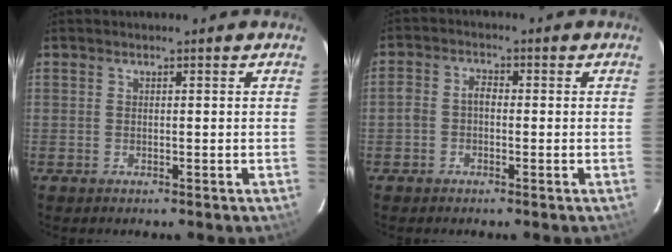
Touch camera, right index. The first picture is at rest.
{"total": 2.9, "force": [-1.1, 2.0, 1.8], "torque": [-0.039, 0.012, -0.024]}